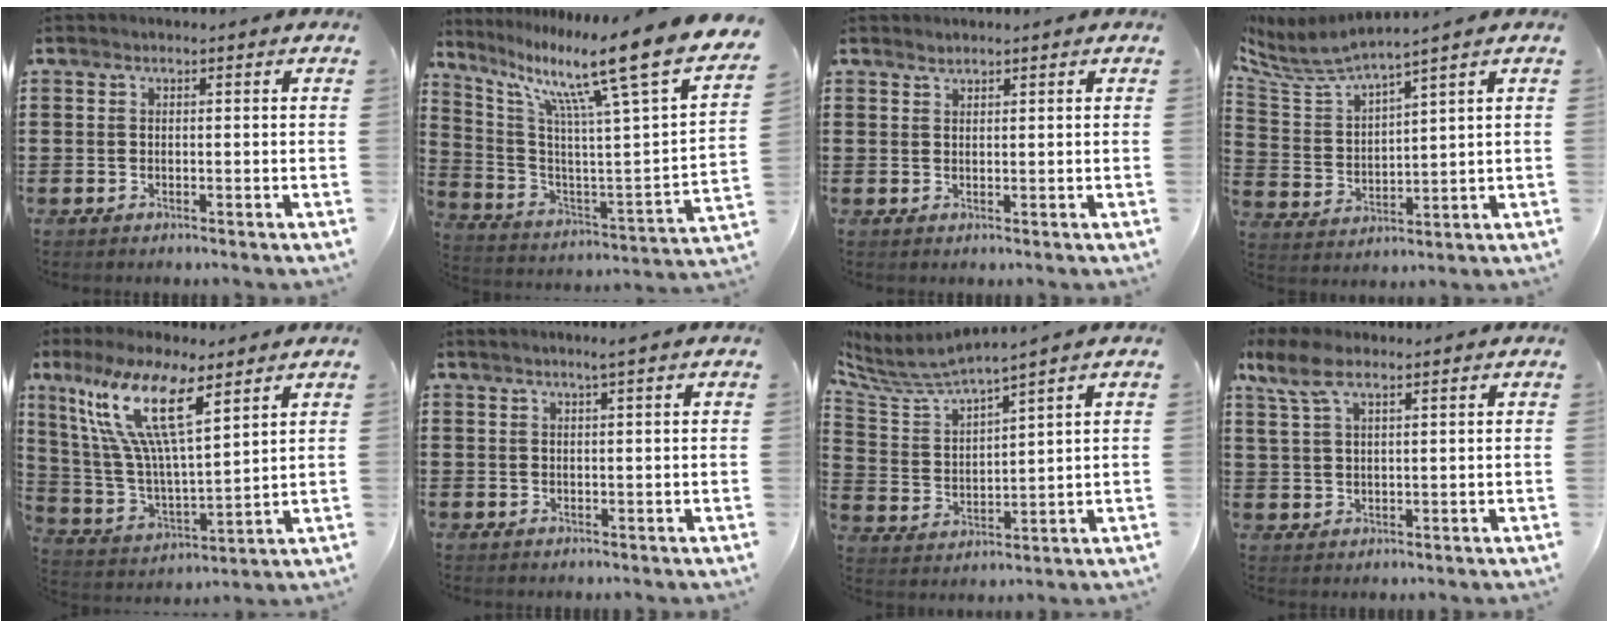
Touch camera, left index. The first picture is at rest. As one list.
[{"total": 13.6, "force": [8.9, 0.0, 10.3], "torque": [-0.192, -0.073, 0.122]}, {"total": 1.0, "force": [1.0, 0.2, 0.1], "torque": [-0.004, 0.000, 0.020]}, {"total": 4.8, "force": [4.3, 0.1, 2.0], "torque": [-0.066, -0.033, 0.068]}, {"total": 14.3, "force": [8.4, 3.6, 10.9], "torque": [-0.251, -0.031, 0.143]}, {"total": 1.6, "force": [0.9, -0.2, 1.2], "torque": [-0.023, -0.002, 0.017]}, {"total": 5.2, "force": [4.7, 0.2, 2.1], "torque": [-0.070, -0.035, 0.074]}, {"total": 6.0, "force": [3.8, 1.9, 4.3], "torque": [-0.100, 0.002, 0.068]}]